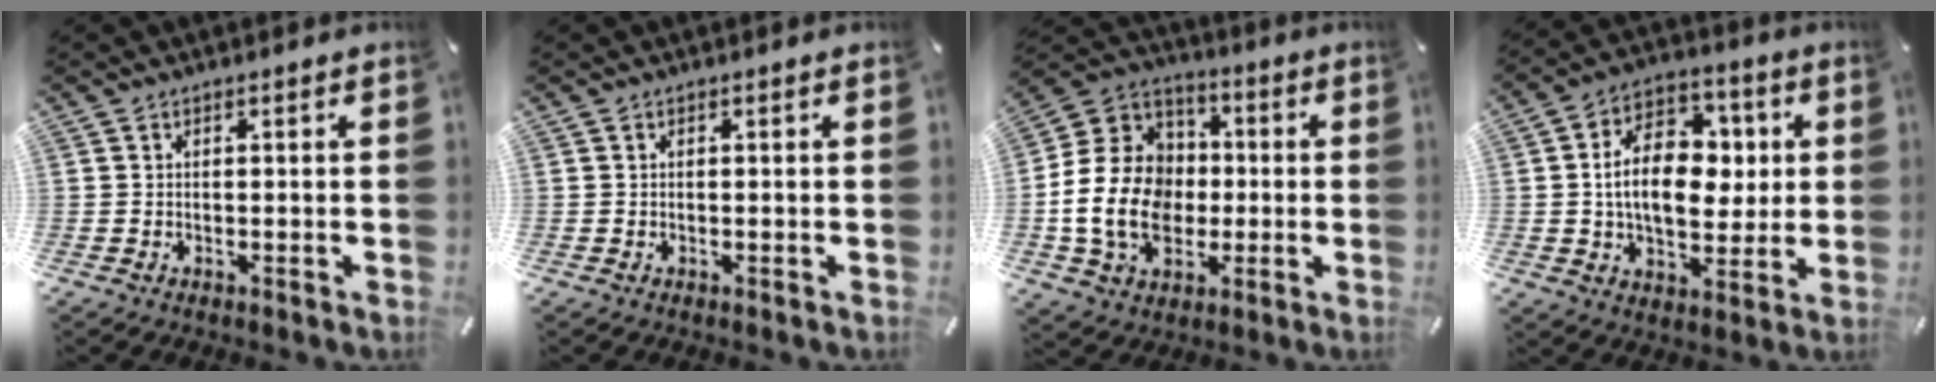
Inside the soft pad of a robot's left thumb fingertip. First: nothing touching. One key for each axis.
{"total": 0.0}
{"total": 17.9, "fx": -2.6, "fy": 14.5, "fz": 10.1, "tx": -0.229, "ty": 0.023, "tz": -0.046}
{"total": 15.7, "fx": 0.8, "fy": 10.8, "fz": 11.3, "tx": -0.193, "ty": 0.011, "tz": 0.015}